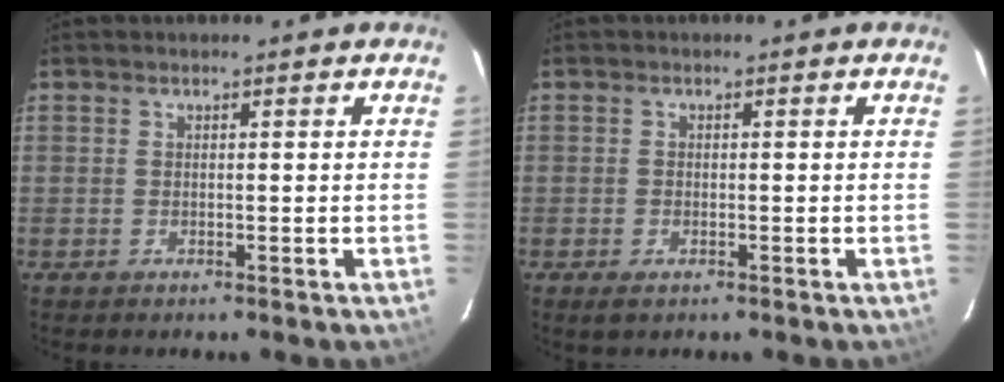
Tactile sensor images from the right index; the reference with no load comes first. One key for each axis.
{"total": 1.8, "fx": -1.1, "fy": 1.0, "fz": 1.0, "tx": -0.020, "ty": -0.005, "tz": -0.020}